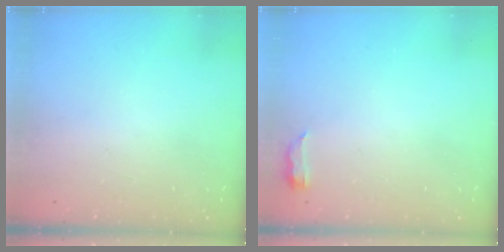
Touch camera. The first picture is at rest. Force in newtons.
{"total": 4.0, "press": 3.7, "slide": 1.3}